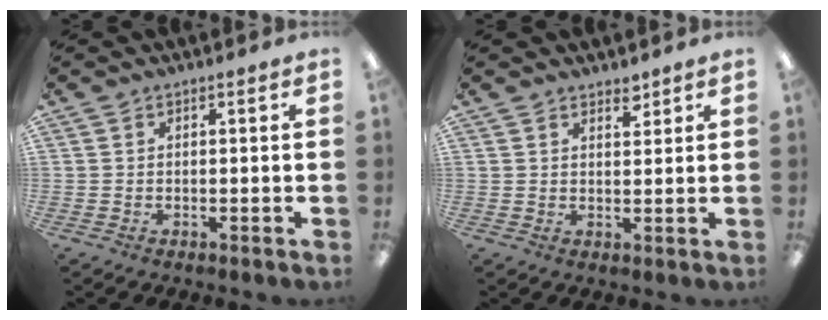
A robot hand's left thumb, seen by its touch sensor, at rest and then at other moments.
{"total": 2.9, "force": [2.5, 1.2, 1.0], "torque": [0.002, -0.016, 0.041]}